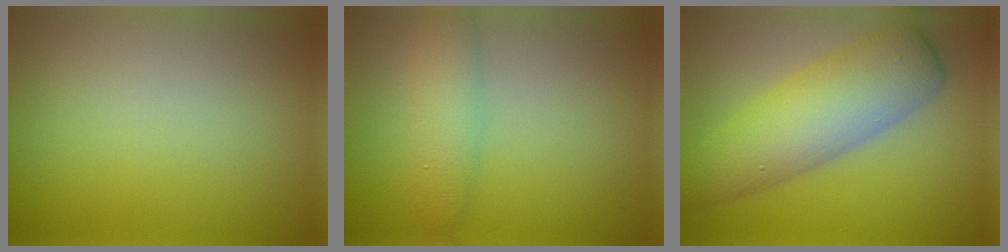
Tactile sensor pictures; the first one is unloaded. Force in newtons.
{"total": 3.0, "press": 3.0, "slide": 0.0}
{"total": 7.5, "press": 7.5, "slide": 0.4}